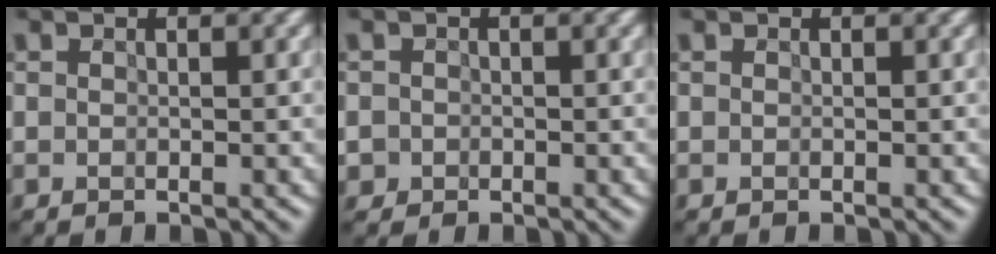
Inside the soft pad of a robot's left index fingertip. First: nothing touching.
{"total": 2.9, "force": [-1.4, 2.6, 0.2], "torque": [-0.003, 0.010, -0.038]}
{"total": 0.0}